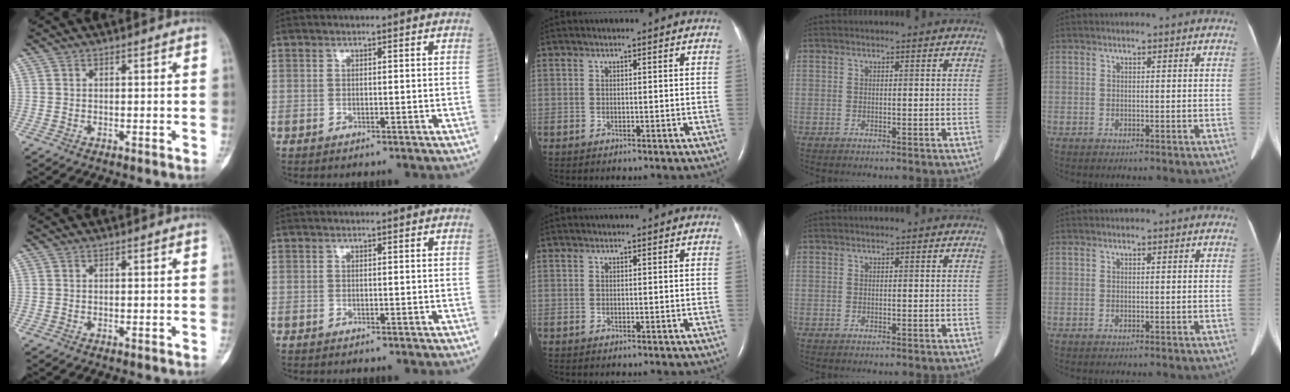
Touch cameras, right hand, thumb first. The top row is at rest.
{}